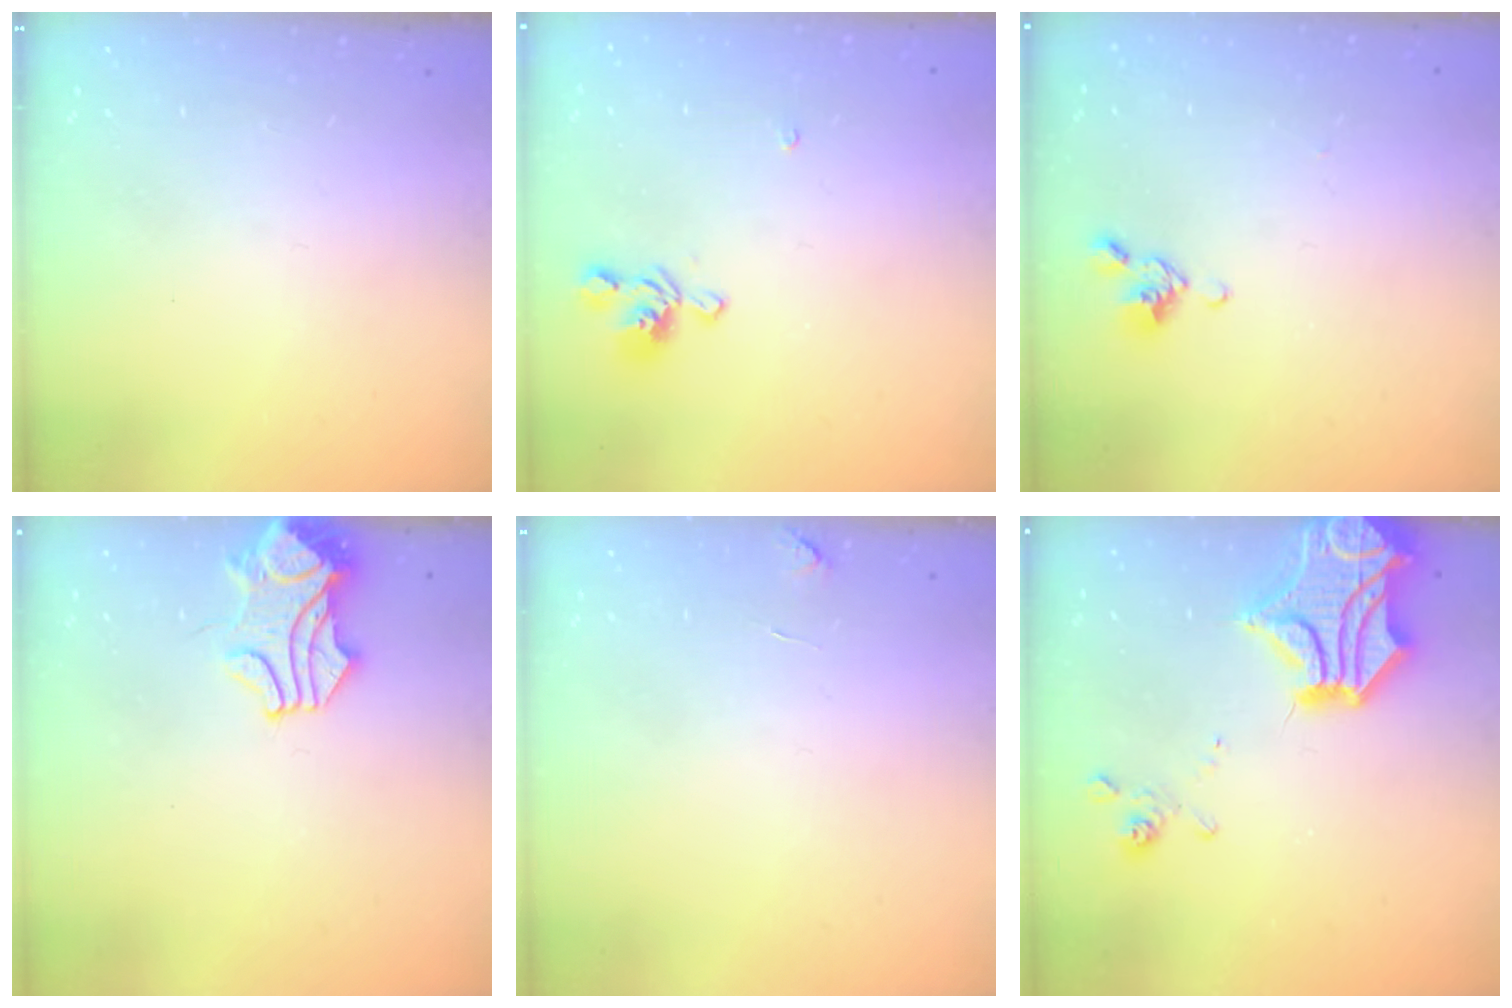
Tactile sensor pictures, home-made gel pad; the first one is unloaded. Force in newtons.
{"total": 3.6, "press": 3.6, "slide": 0.3}
{"total": 5.6, "press": 5.5, "slide": 0.9}
{"total": 1.7, "press": 1.5, "slide": 0.8}
{"total": 1.3, "press": 1.2, "slide": 0.5}
{"total": 8.8, "press": 8.3, "slide": 3.0}